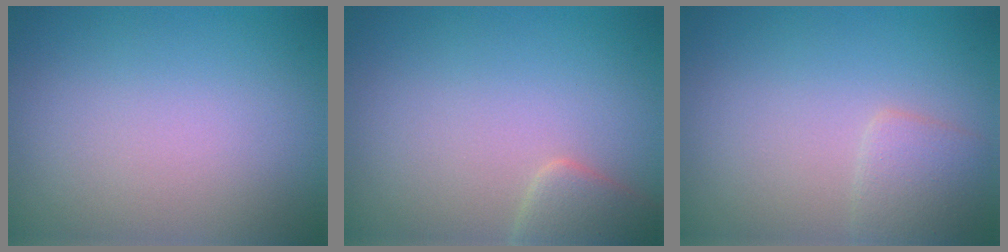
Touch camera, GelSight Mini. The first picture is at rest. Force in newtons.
{"total": 2.5, "press": 2.5, "slide": 0.2}
{"total": 1.9, "press": 1.9, "slide": 0.1}